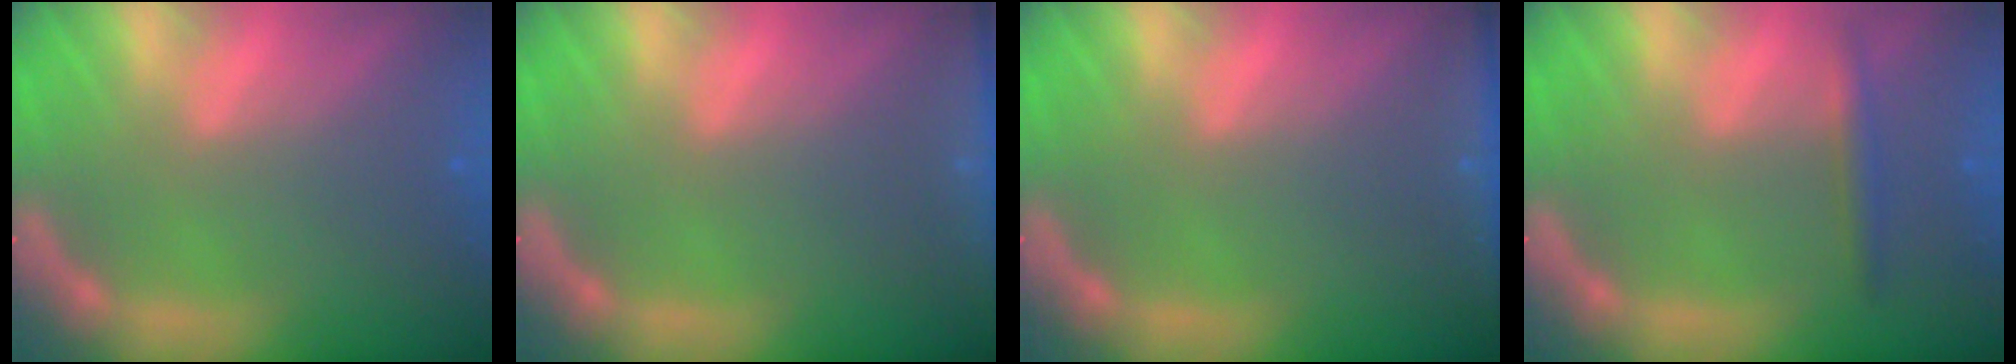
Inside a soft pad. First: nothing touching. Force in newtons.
{"total": 5.5}
{"total": 4.0}
{"total": 1.9}